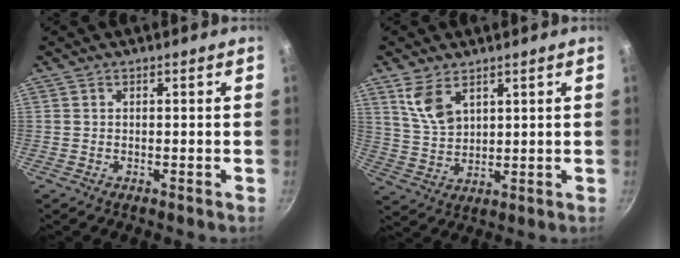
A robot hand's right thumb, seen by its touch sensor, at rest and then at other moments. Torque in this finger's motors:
{"motor_torque": [-0.01, 0.06, -0.29, 0.38, 0.04]}